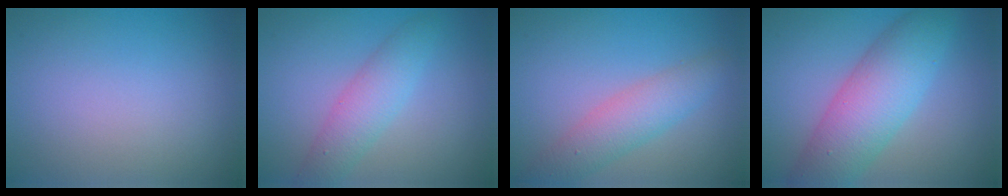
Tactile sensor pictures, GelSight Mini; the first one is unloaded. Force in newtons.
{"total": 3.4, "press": 3.4, "slide": 0.1}
{"total": 3.6, "press": 3.6, "slide": 0.2}
{"total": 7.3, "press": 7.3, "slide": 0.1}